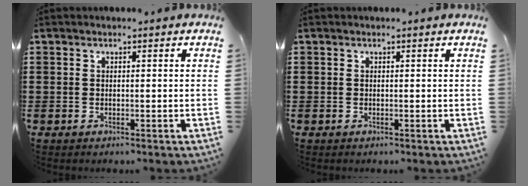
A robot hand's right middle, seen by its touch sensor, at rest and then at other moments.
{"total": 0.0}